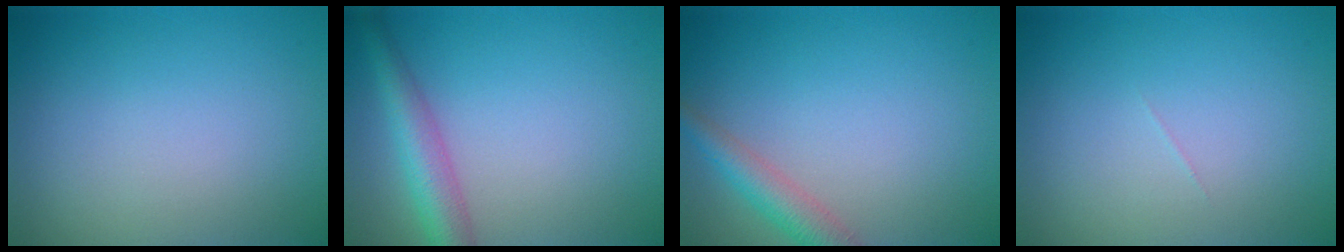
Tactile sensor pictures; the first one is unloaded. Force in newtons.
{"total": 3.8, "press": 3.8, "slide": 0.1}
{"total": 2.8, "press": 2.8, "slide": 0.2}
{"total": 0.0}